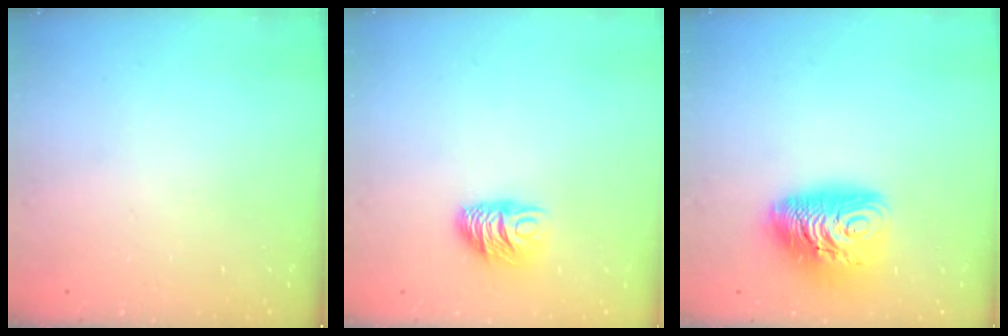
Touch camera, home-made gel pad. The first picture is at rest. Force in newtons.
{"total": 7.5, "press": 7.4, "slide": 0.8}
{"total": 12.8, "press": 12.8, "slide": 1.2}